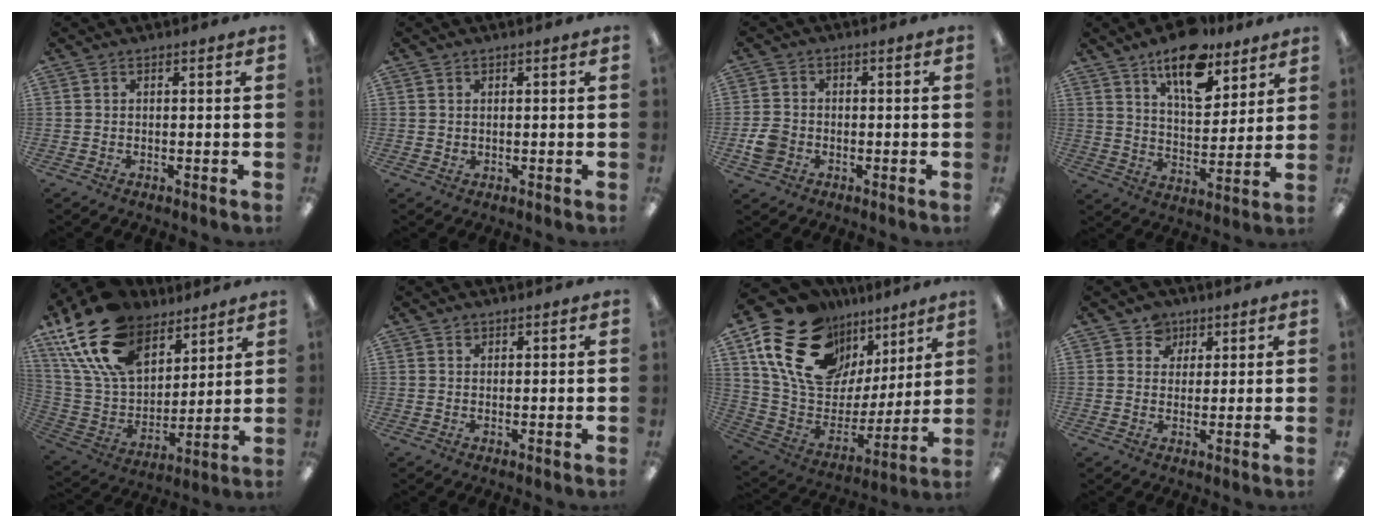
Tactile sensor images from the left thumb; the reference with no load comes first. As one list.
[{"total": 1.1, "force": [0.6, 0.9, -0.1], "torque": [0.001, 0.002, 0.011]}, {"total": 4.8, "force": [-1.5, 4.0, 2.2], "torque": [-0.032, 0.008, -0.027]}, {"total": 15.1, "force": [10.7, 6.8, 8.2], "torque": [-0.125, -0.055, 0.186]}, {"total": 22.3, "force": [14.5, 12.5, 11.3], "torque": [-0.252, -0.075, 0.267]}, {"total": 1.0, "force": [0.8, 0.6, 0.2], "torque": [-0.004, 0.001, 0.014]}, {"total": 22.1, "force": [13.1, 14.2, 10.7], "torque": [-0.191, -0.069, 0.249]}, {"total": 4.7, "force": [2.8, 3.7, 0.3], "torque": [-0.008, -0.004, 0.050]}]